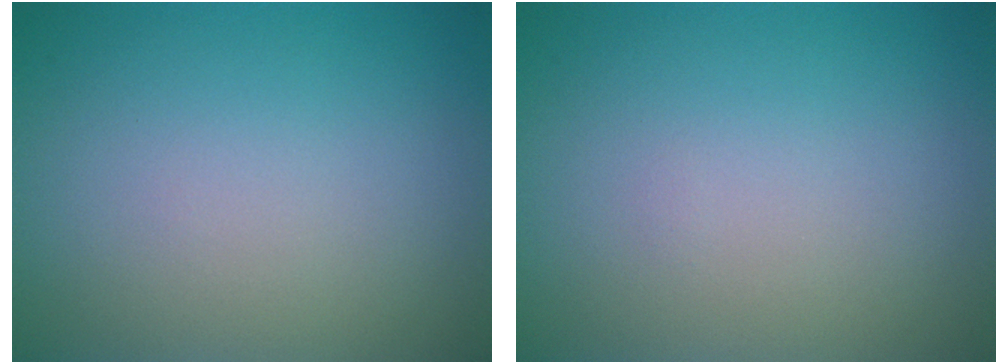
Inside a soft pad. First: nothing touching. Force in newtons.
{"total": 0.0}